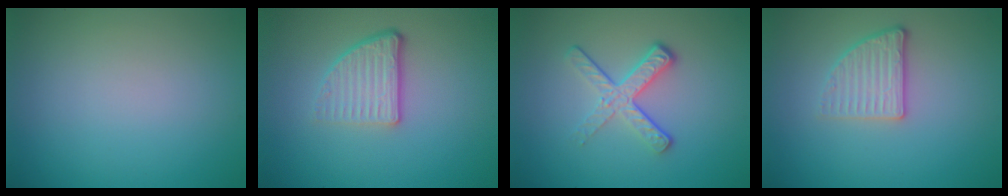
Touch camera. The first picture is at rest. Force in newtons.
{"total": 3.9, "press": 2.5, "slide": 2.9}
{"total": 3.9, "press": 2.6, "slide": 2.9}
{"total": 2.6, "press": 2.4, "slide": 1.2}